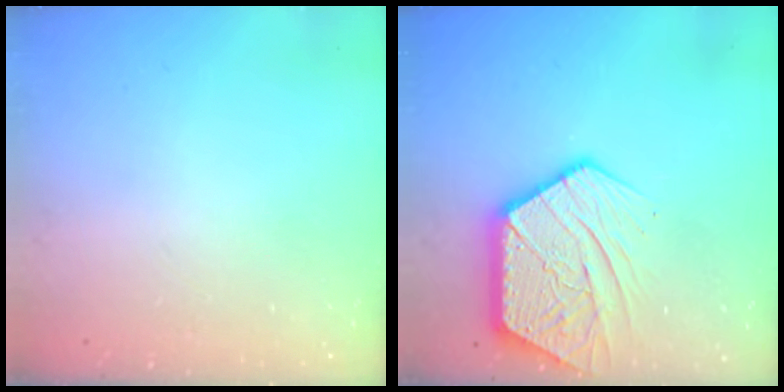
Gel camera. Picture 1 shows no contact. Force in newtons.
{"total": 16.7, "press": 16.6, "slide": 1.5}